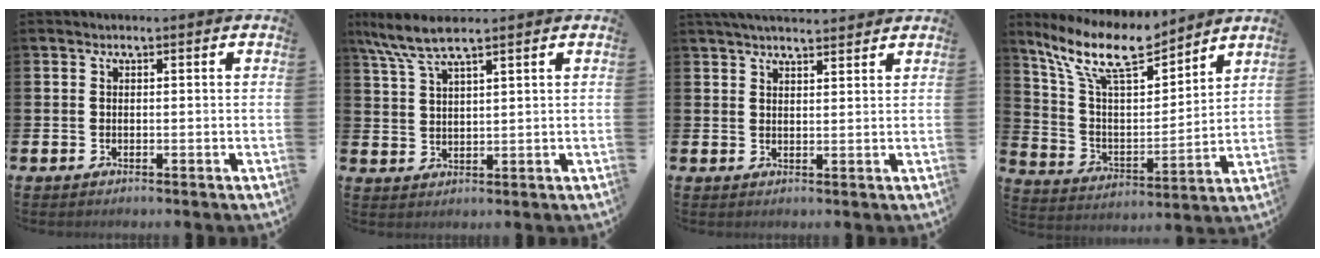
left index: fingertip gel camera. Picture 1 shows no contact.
{"total": 6.6, "force": [5.3, 0.9, 3.7], "torque": [-0.090, -0.009, 0.097]}
{"total": 3.5, "force": [3.4, 0.2, 0.8], "torque": [-0.019, -0.012, 0.062]}
{"total": 12.4, "force": [10.5, 3.2, 5.9], "torque": [-0.150, -0.052, 0.187]}